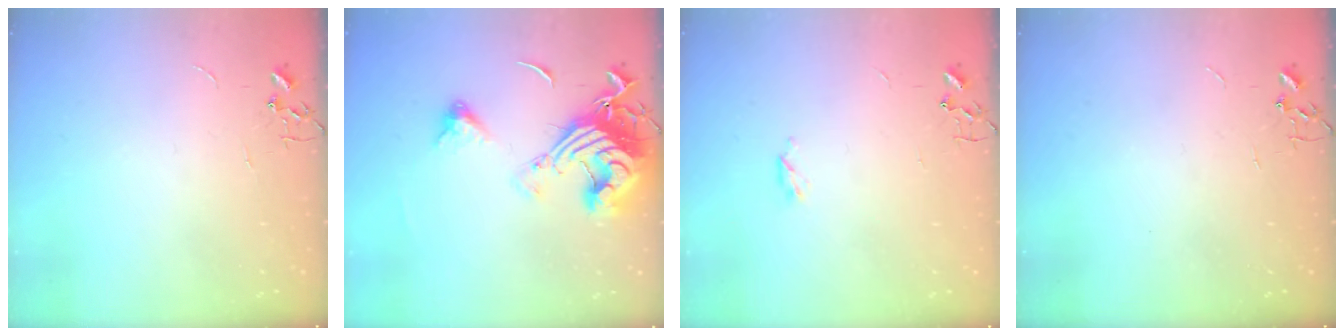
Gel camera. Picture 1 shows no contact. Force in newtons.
{"total": 17.8, "press": 17.7, "slide": 1.9}
{"total": 3.3, "press": 3.2, "slide": 0.6}
{"total": 0.0}